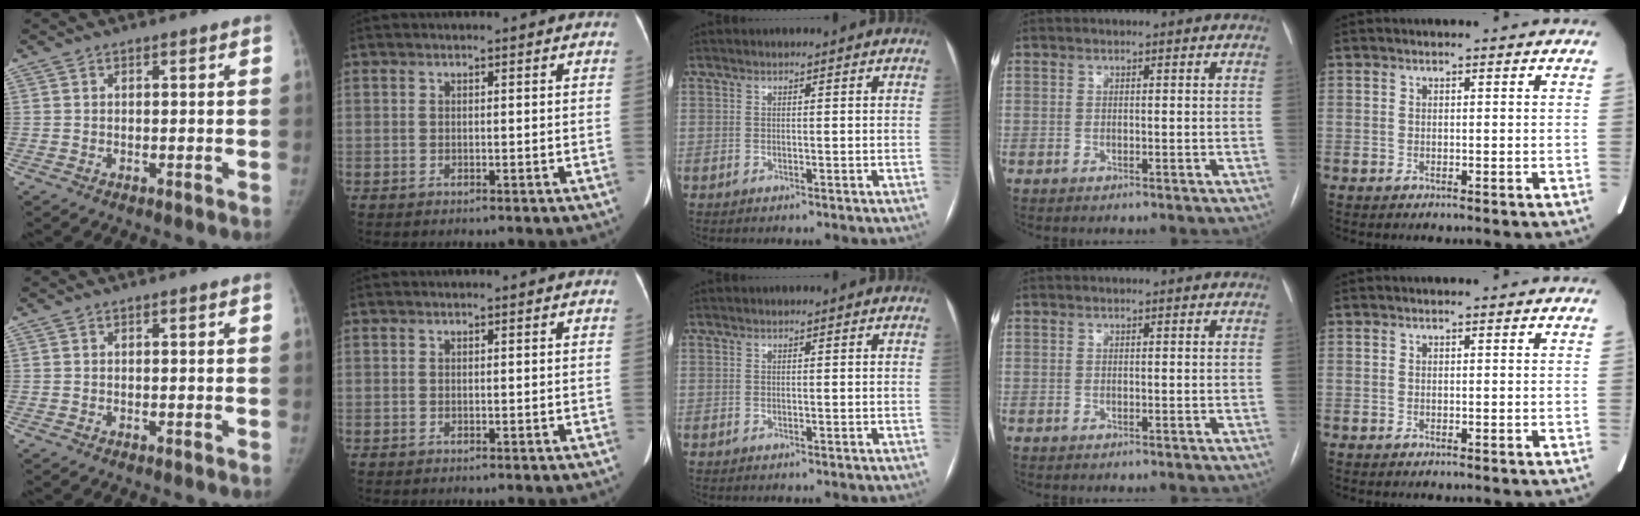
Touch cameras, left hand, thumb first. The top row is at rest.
{}